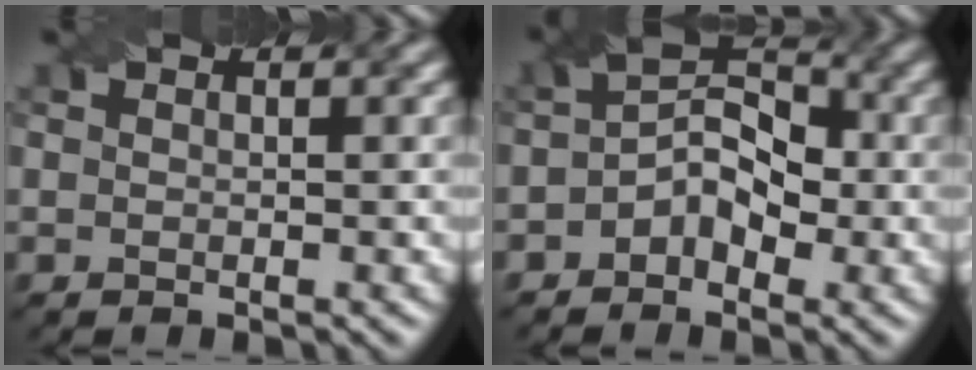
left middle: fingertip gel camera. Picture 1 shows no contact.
{"total": 4.5, "force": [-1.2, 3.1, 3.1], "torque": [-0.042, 0.009, -0.027]}